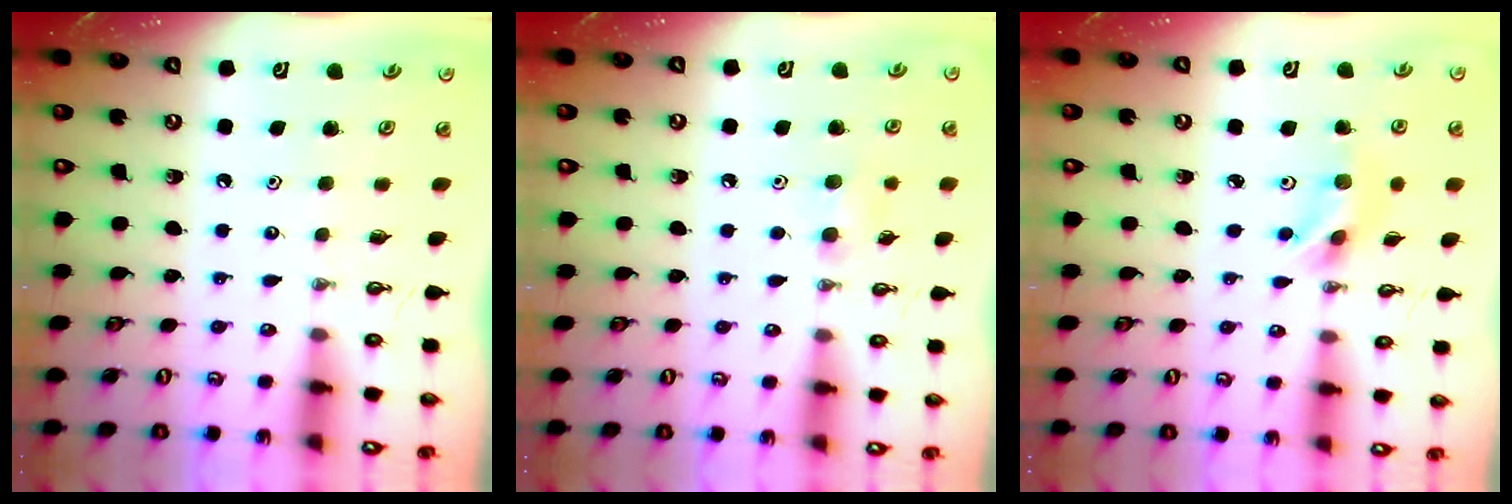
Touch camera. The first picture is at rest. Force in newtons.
{"total": 6.0, "press": 5.8, "slide": 1.4}
{"total": 6.7, "press": 5.0, "slide": 4.4}